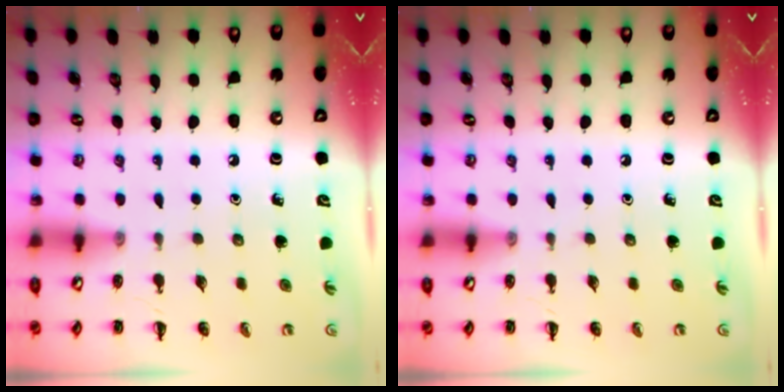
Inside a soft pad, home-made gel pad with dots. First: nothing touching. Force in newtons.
{"total": 0.0}